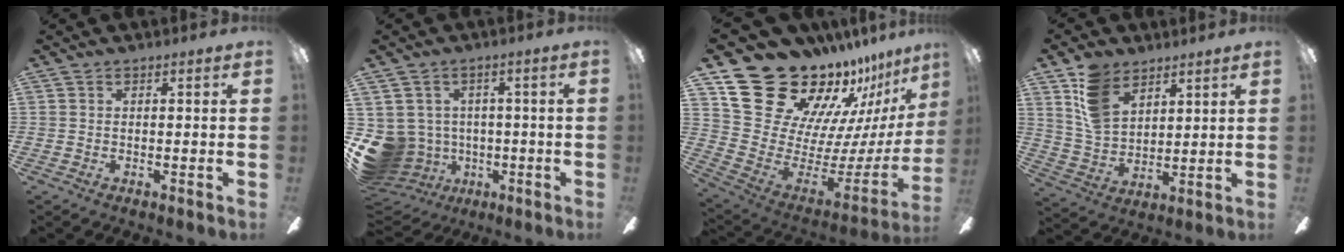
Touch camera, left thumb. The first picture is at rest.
{"total": 9.6, "force": [-2.0, 9.0, 2.7], "torque": [-0.107, 0.003, -0.031]}
{"total": 26.7, "force": [21.5, 12.5, 9.6], "torque": [-0.147, -0.162, 0.420]}
{"total": 11.3, "force": [7.3, 6.9, 5.1], "torque": [-0.108, -0.019, 0.145]}